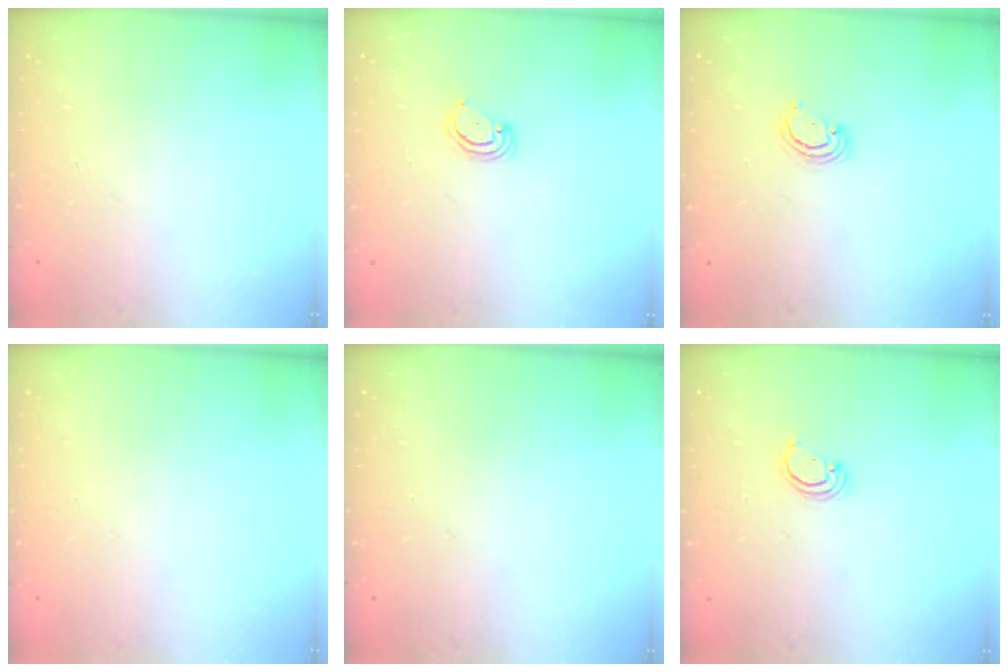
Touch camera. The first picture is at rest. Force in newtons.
{"total": 2.9, "press": 2.9, "slide": 0.3}
{"total": 2.5, "press": 2.5, "slide": 0.3}
{"total": 0.0}
{"total": 0.0}
{"total": 2.1, "press": 2.1, "slide": 0.1}